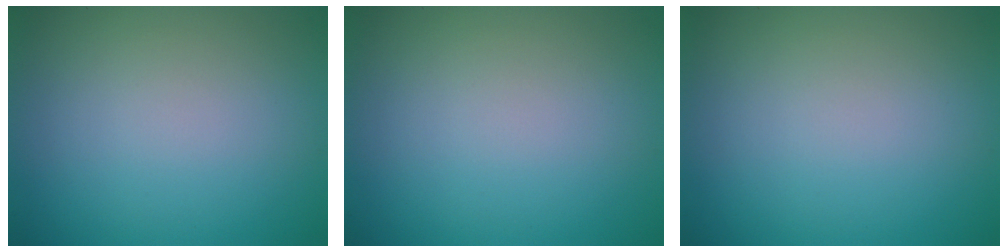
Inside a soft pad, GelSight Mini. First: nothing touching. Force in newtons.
{"total": 0.0}
{"total": 0.0}